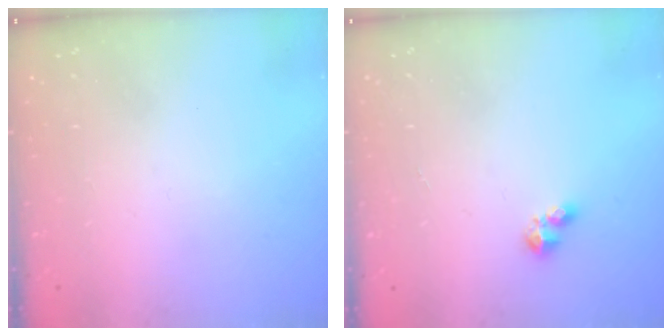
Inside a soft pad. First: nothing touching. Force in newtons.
{"total": 2.7, "press": 2.6, "slide": 0.5}